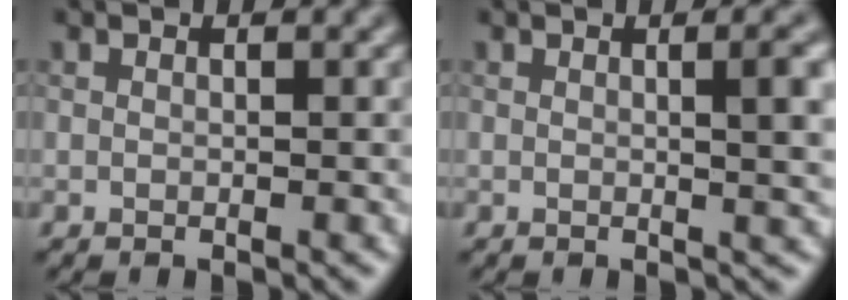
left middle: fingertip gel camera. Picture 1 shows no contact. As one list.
[{"total": 3.9, "force": [0.6, 1.2, 3.7], "torque": [-0.037, 0.010, 0.004]}]